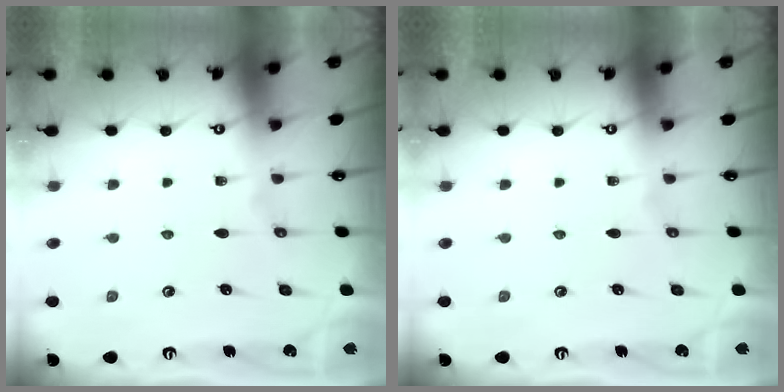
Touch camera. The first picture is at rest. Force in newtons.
{"total": 0.0}